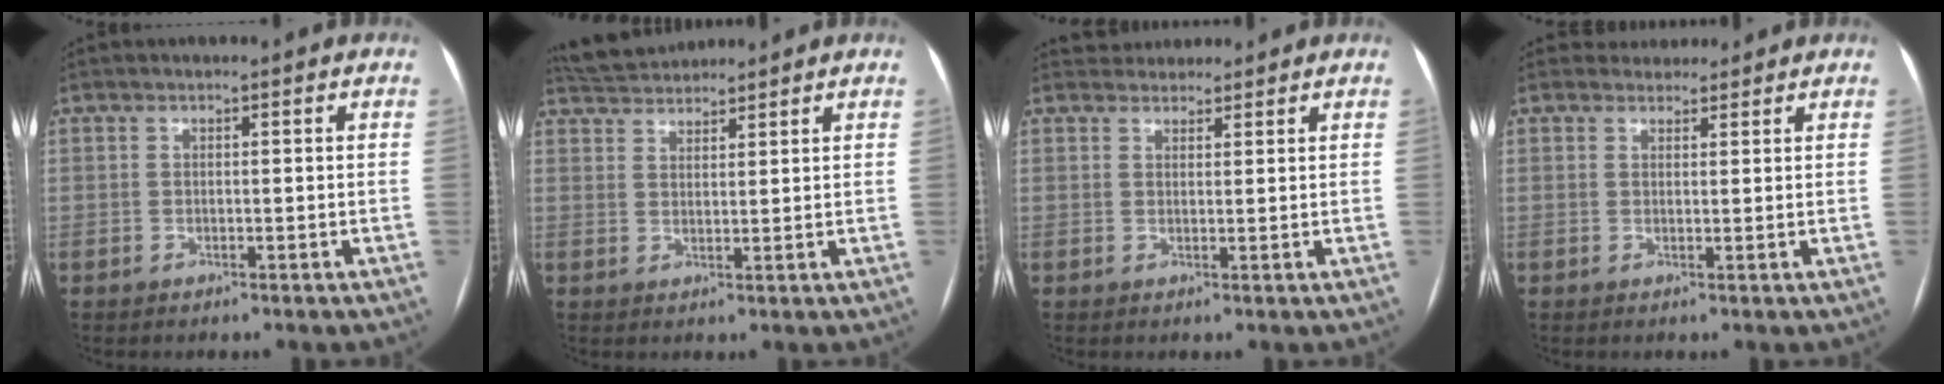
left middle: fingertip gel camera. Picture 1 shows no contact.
{"total": 5.6, "force": [5.5, 0.7, 0.8], "torque": [-0.021, 0.029, 0.099]}
{"total": 3.2, "force": [2.9, 1.2, -0.1], "torque": [0.007, 0.020, 0.045]}
{"total": 2.7, "force": [2.4, 1.1, -0.3], "torque": [0.009, 0.010, 0.034]}